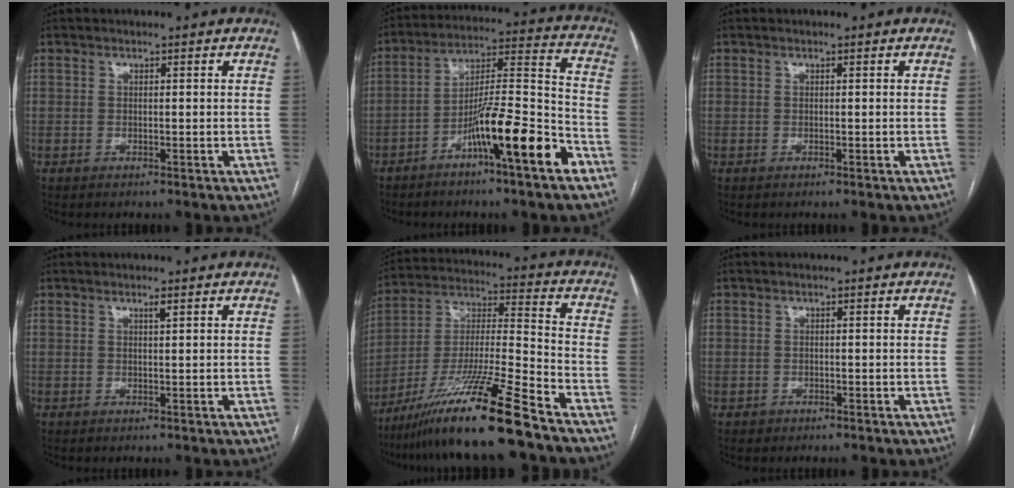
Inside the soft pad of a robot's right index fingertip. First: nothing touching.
{"total": 14.3, "force": [-7.7, 0.4, 12.0], "torque": [-0.196, 0.001, -0.132]}
{"total": 0.0}
{"total": 0.8, "force": [0.5, -0.1, 0.7], "torque": [-0.013, -0.001, 0.010]}
{"total": 18.7, "force": [-13.8, -0.9, 12.6], "torque": [-0.256, -0.027, -0.250]}
{"total": 1.3, "force": [-0.6, 1.1, -0.1], "torque": [0.000, 0.005, -0.010]}